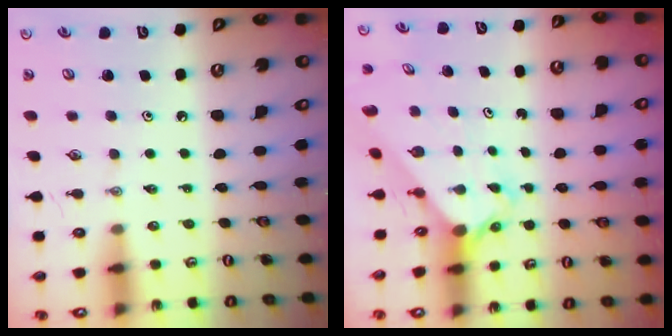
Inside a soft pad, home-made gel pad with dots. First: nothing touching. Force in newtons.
{"total": 2.6, "press": 2.6, "slide": 0.3}